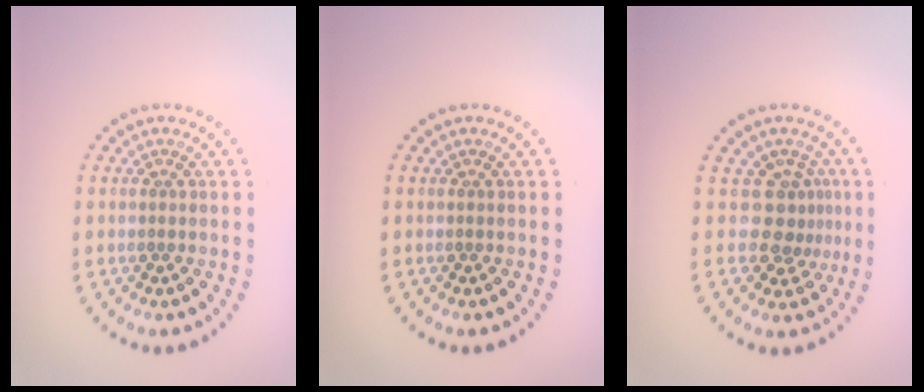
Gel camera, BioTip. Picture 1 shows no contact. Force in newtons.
{"total": 0.0}
{"total": 2.8, "press": 2.0, "slide": 2.0}